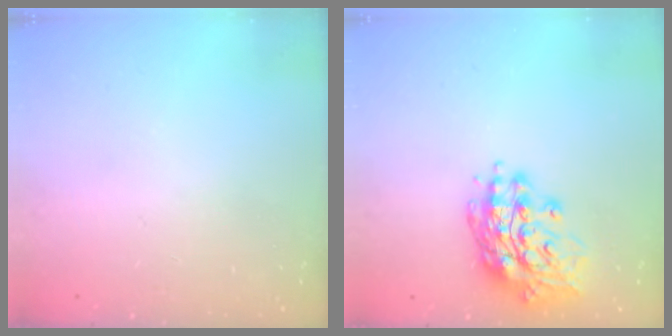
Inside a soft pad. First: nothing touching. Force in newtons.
{"total": 15.6, "press": 15.3, "slide": 3.5}